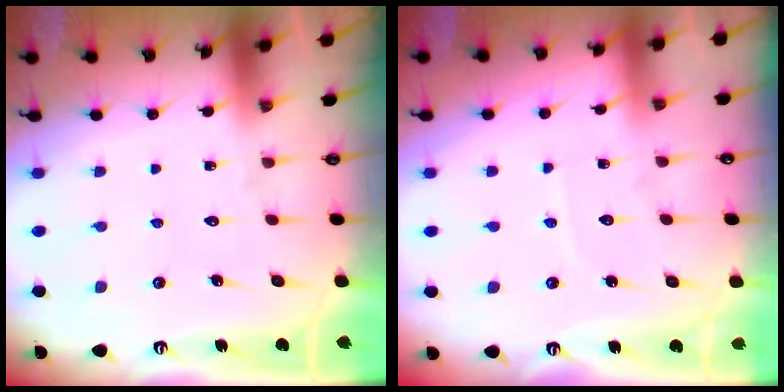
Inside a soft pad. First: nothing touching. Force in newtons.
{"total": 2.9, "press": 2.9, "slide": 0.4}